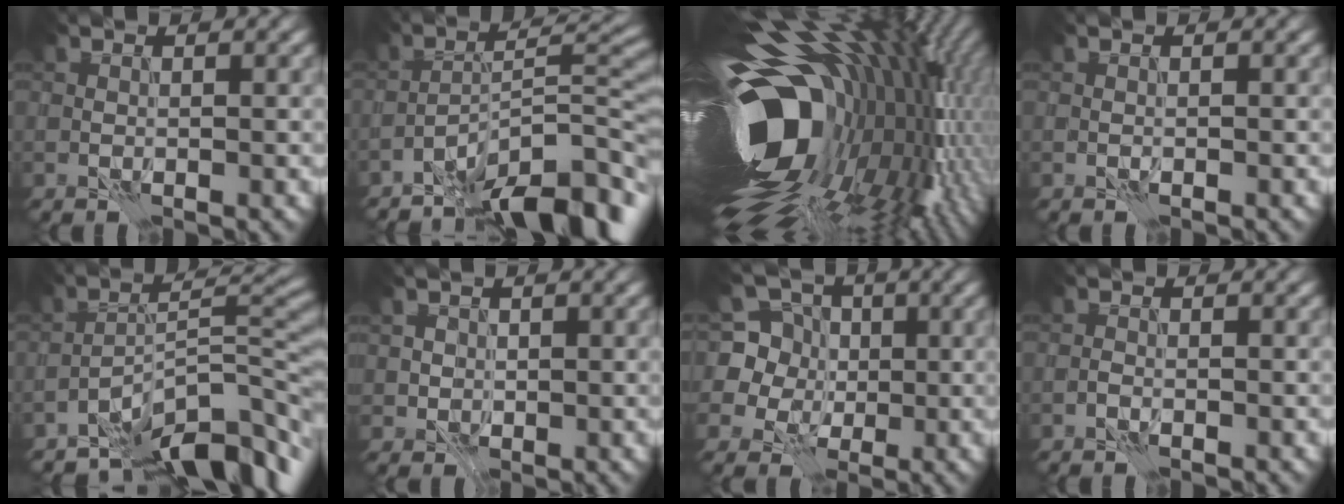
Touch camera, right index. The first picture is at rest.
{"total": 8.9, "force": [-6.3, 2.3, 5.8], "torque": [-0.073, 0.012, -0.114]}
{"total": 19.3, "force": [-0.1, 11.2, 15.7], "torque": [-0.279, -0.040, 0.009]}
{"total": 0.0}
{"total": 9.1, "force": [-6.9, 2.8, 5.3], "torque": [-0.054, 0.007, -0.130]}
{"total": 1.6, "force": [0.6, 1.5, 0.3], "torque": [0.001, 0.000, 0.009]}
{"total": 8.3, "force": [1.9, 7.6, 2.7], "torque": [-0.059, 0.036, 0.012]}
{"total": 0.5, "force": [-0.5, 0.1, 0.1], "torque": [-0.001, 0.005, -0.011]}